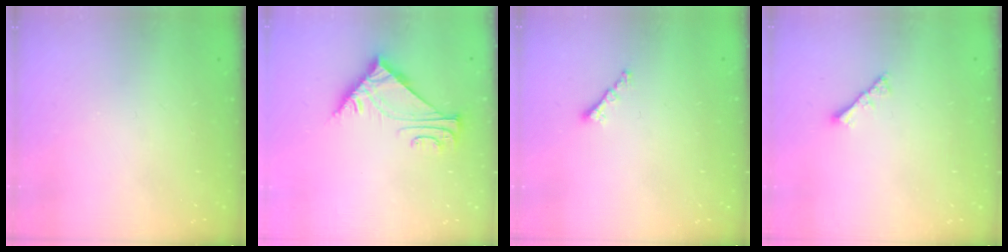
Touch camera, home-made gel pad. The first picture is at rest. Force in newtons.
{"total": 6.0, "press": 6.0, "slide": 0.2}
{"total": 0.6, "press": 0.5, "slide": 0.4}
{"total": 2.8, "press": 2.8, "slide": 0.6}